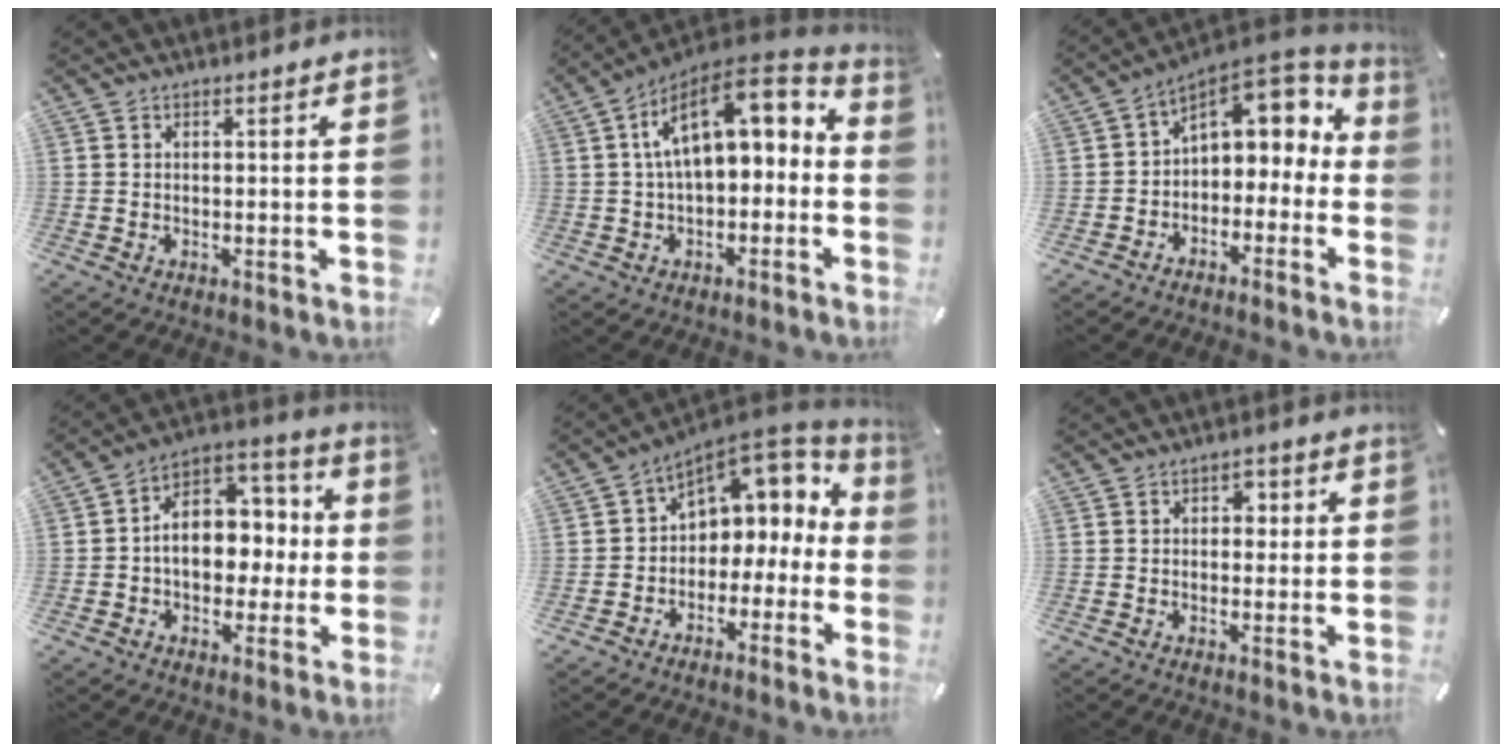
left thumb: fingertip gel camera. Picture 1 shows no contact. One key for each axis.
{"total": 14.8, "fx": 4.2, "fy": 8.0, "fz": 11.8, "tx": -0.198, "ty": -0.025, "tz": 0.073}
{"total": 8.0, "fx": 2.8, "fy": 5.7, "fz": 4.8, "tx": -0.068, "ty": -0.028, "tz": 0.053}
{"total": 11.7, "fx": -0.9, "fy": 9.5, "fz": 6.7, "tx": -0.092, "ty": -0.002, "tz": -0.013}
{"total": 6.4, "fx": 2.6, "fy": 5.5, "fz": 2.0, "tx": -0.042, "ty": -0.030, "tz": 0.051}
{"total": 2.6, "fx": 0.1, "fy": 2.0, "fz": 1.6, "tx": -0.010, "ty": 0.001, "tz": -0.009}